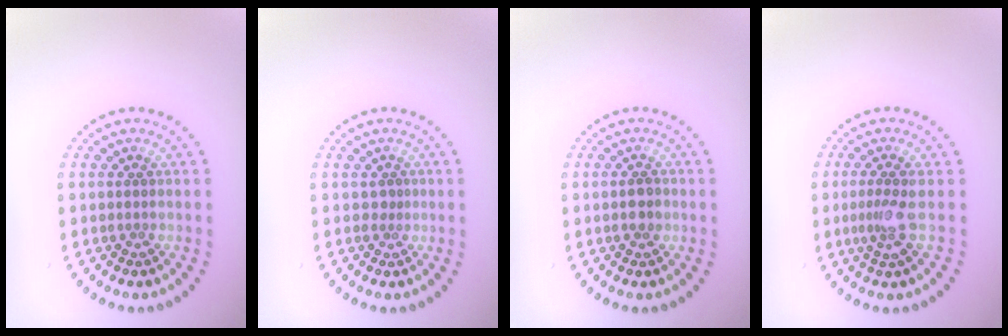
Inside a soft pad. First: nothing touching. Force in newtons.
{"total": 0.5, "press": 0.2, "slide": 0.5}
{"total": 1.3, "press": 1.3, "slide": 0.2}
{"total": 2.1, "press": 1.6, "slide": 1.4}